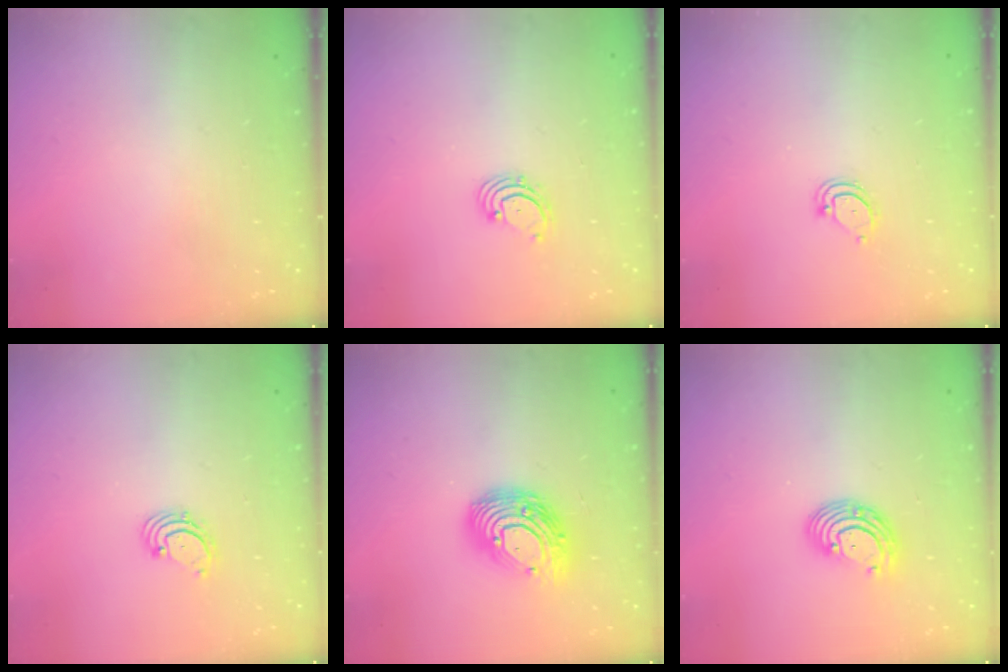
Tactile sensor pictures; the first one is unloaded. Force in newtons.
{"total": 1.9, "press": 1.8, "slide": 0.2}
{"total": 3.8, "press": 3.8, "slide": 0.4}
{"total": 1.6, "press": 1.6, "slide": 0.2}
{"total": 15.3, "press": 15.3, "slide": 1.2}
{"total": 6.2, "press": 6.1, "slide": 0.9}